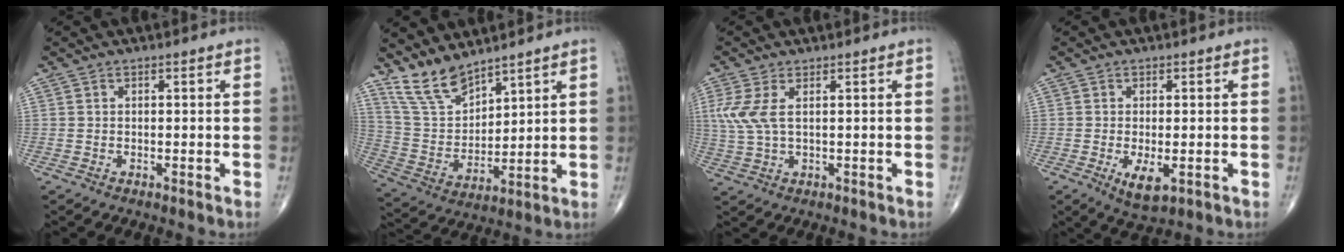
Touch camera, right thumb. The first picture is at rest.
{"total": 9.9, "force": [8.5, 3.5, 3.9], "torque": [-0.067, -0.053, 0.184]}
{"total": 5.5, "force": [1.5, 2.3, 4.8], "torque": [-0.132, 0.001, 0.039]}
{"total": 4.9, "force": [-1.4, 2.0, 4.3], "torque": [-0.076, -0.012, -0.017]}